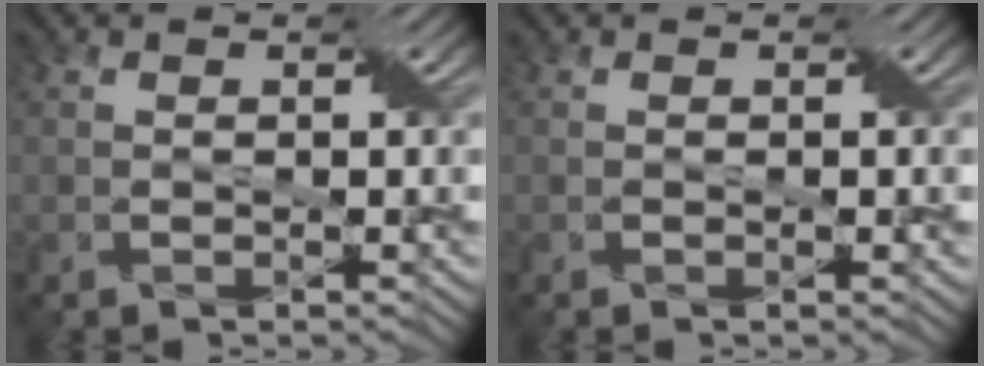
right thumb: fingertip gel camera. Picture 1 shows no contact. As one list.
[{"total": 0.8, "force": [-0.1, 0.1, 0.8], "torque": [-0.013, -0.001, -0.002]}]